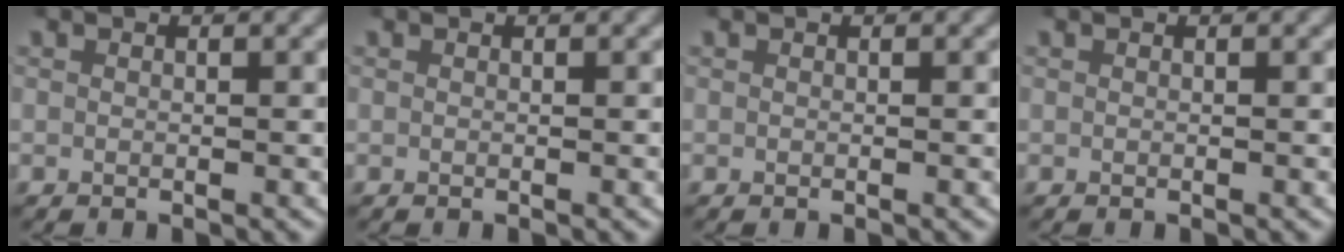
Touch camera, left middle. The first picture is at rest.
{"total": 0.0}
{"total": 0.0}
{"total": 0.0}